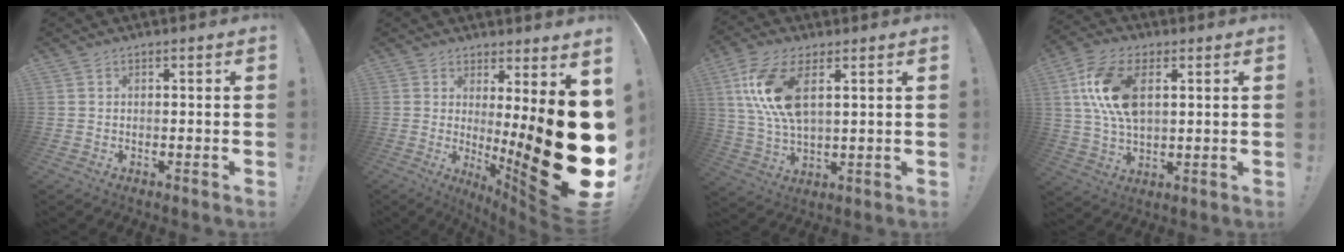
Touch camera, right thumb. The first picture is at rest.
{"total": 25.4, "force": [-1.3, 5.4, 24.8], "torque": [-0.320, -0.052, 0.004]}
{"total": 13.6, "force": [4.7, 6.2, 11.1], "torque": [-0.234, -0.019, 0.084]}
{"total": 14.5, "force": [3.6, 8.3, 11.4], "torque": [-0.233, 0.000, 0.068]}